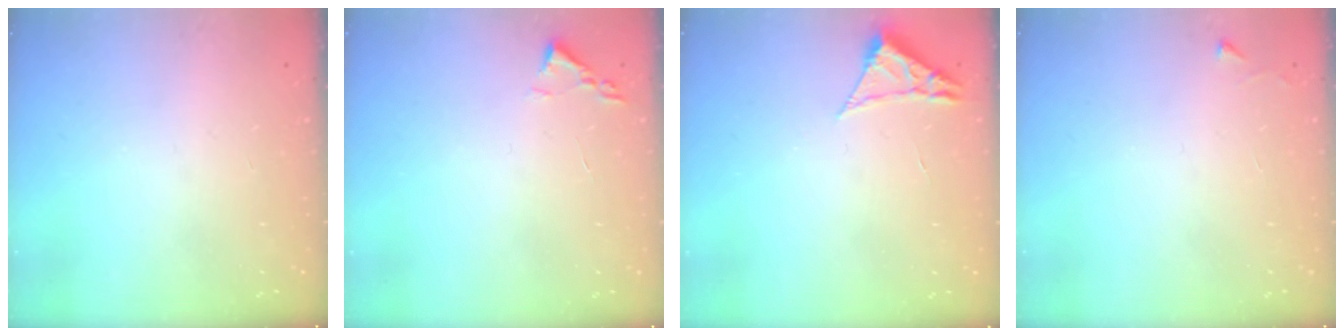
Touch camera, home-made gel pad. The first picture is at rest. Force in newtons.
{"total": 1.8, "press": 1.7, "slide": 0.2}
{"total": 2.3, "press": 2.3, "slide": 0.4}
{"total": 2.3, "press": 2.3, "slide": 0.4}